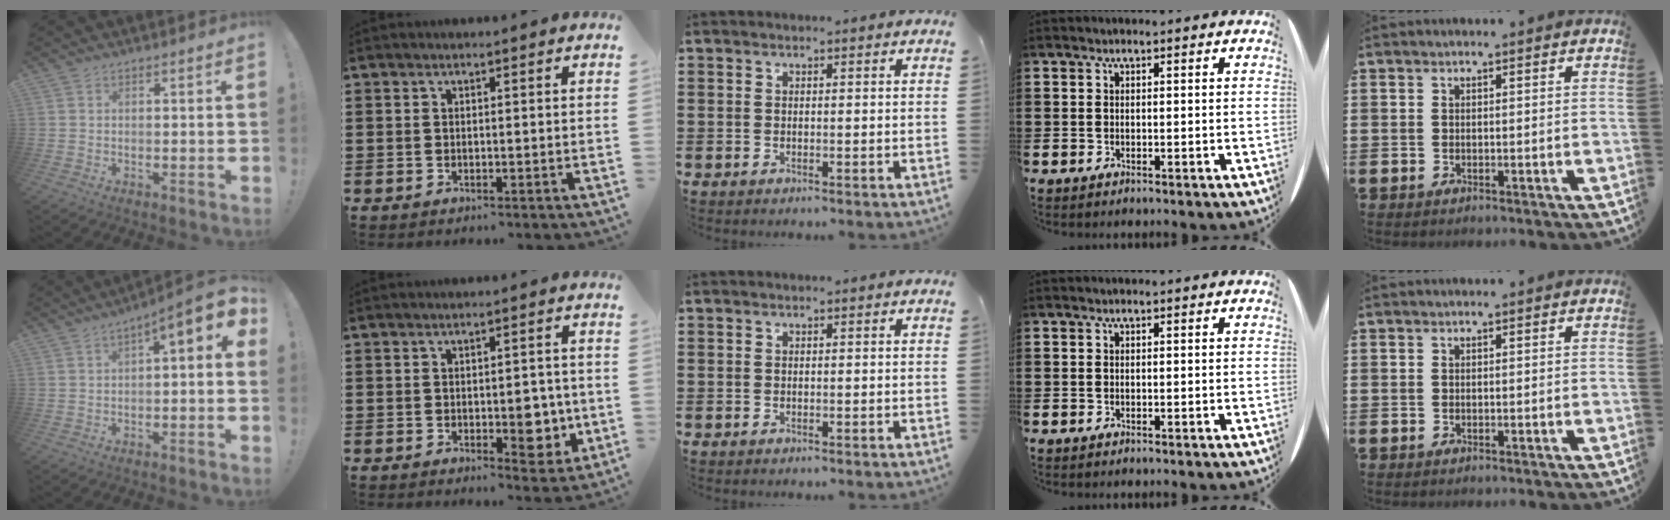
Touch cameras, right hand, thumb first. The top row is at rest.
{"thumb": {"total": 7.7, "force": [2.7, 1.5, 7.1], "torque": [-0.100, -0.025, 0.042]}, "index": {"total": 5.3, "force": [-1.1, 2.8, 4.3], "torque": [-0.057, 0.004, -0.021]}}